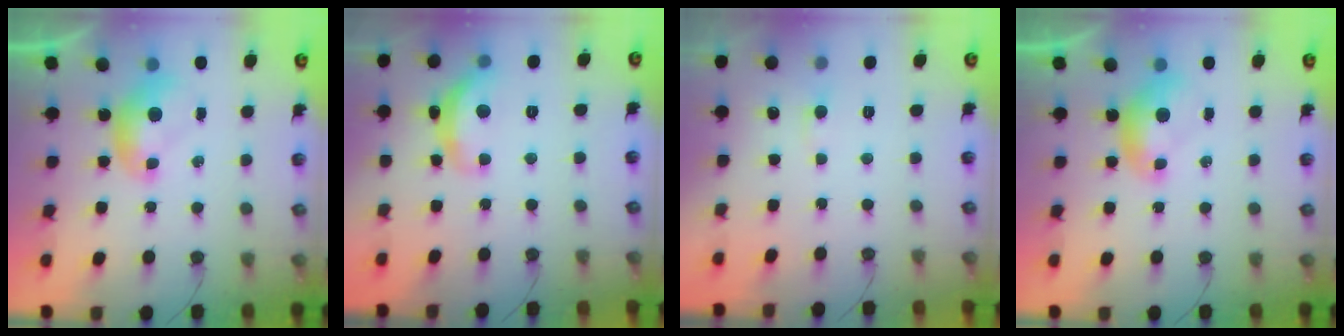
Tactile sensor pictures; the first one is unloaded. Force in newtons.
{"total": 7.3, "press": 7.2, "slide": 0.5}
{"total": 1.0, "press": 0.8, "slide": 0.5}
{"total": 0.0}